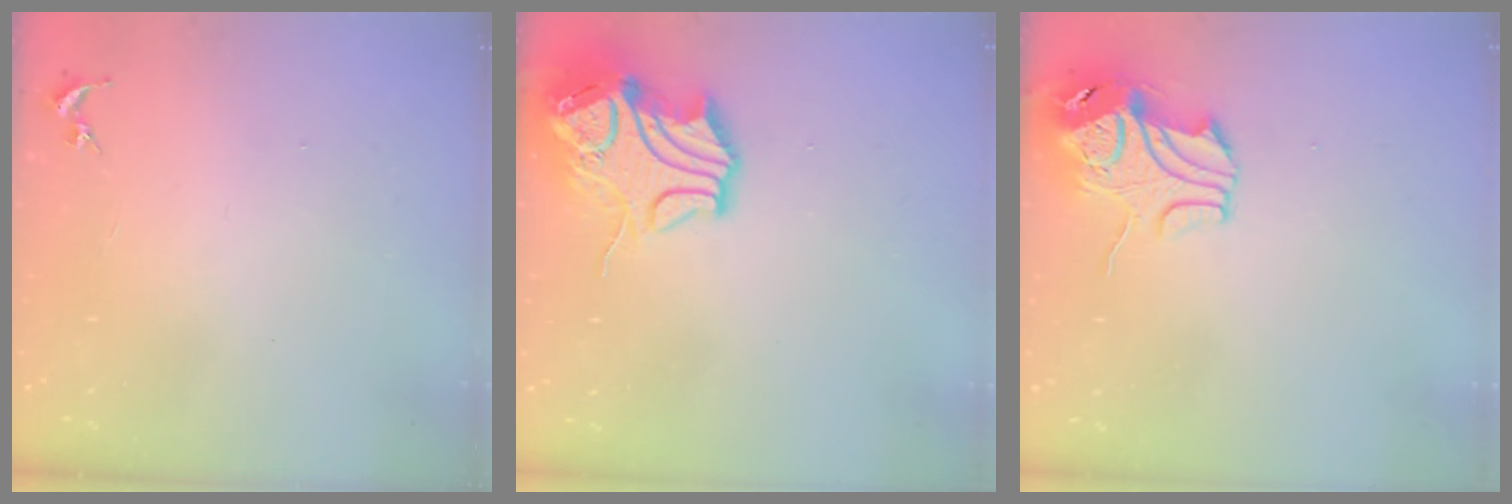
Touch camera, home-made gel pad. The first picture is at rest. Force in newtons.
{"total": 14.6, "press": 14.5, "slide": 2.1}
{"total": 10.5, "press": 10.4, "slide": 1.5}